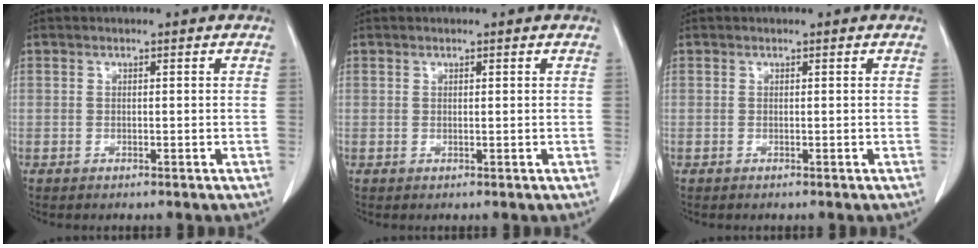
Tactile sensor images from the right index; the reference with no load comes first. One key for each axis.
{"total": 0.0}
{"total": 0.0}